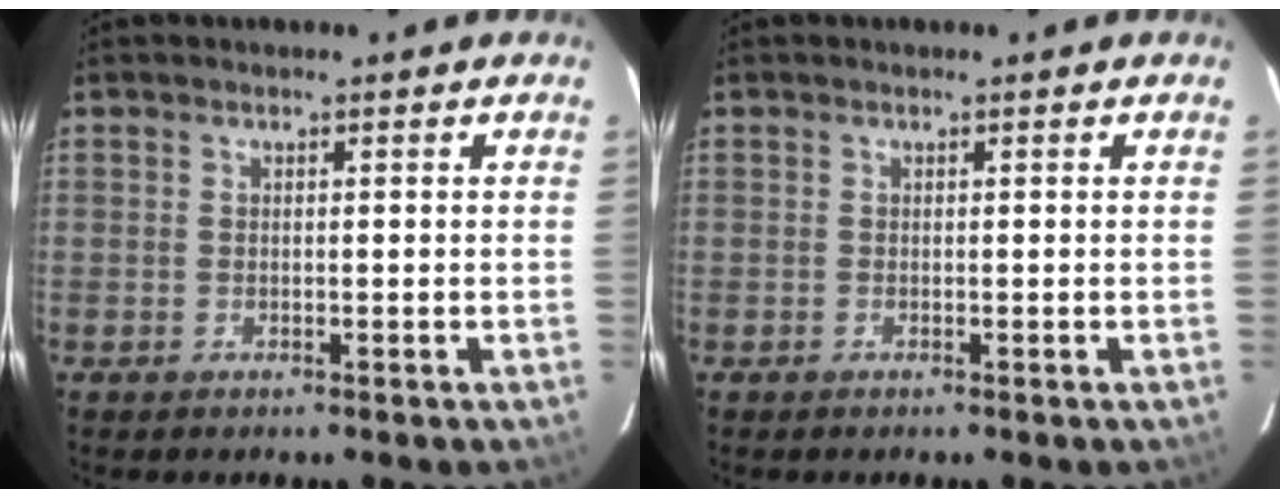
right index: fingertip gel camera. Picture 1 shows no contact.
{"total": 0.0}